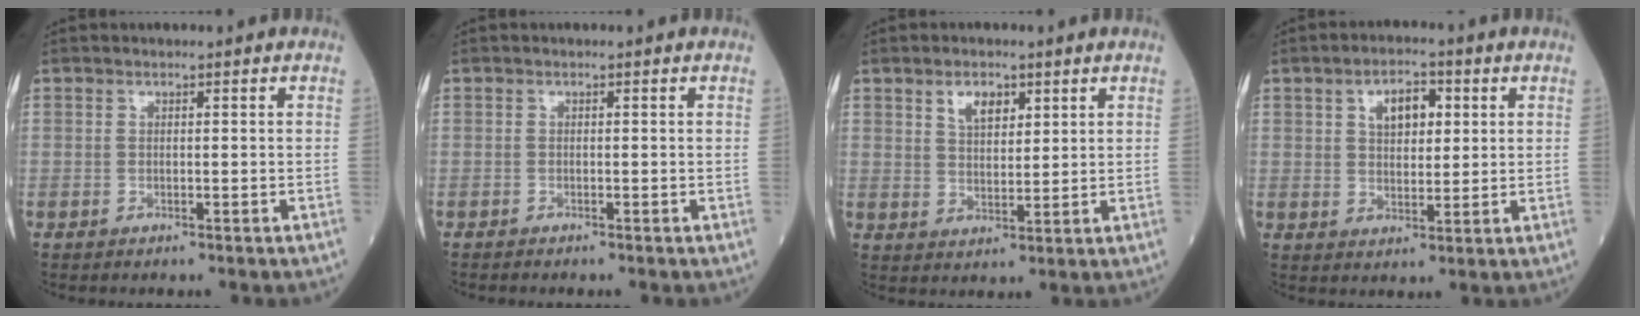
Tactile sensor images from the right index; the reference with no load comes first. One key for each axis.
{"total": 0.6, "fx": -0.6, "fy": 0.0, "fz": 0.1, "tx": -0.003, "ty": 0.000, "tz": -0.014}
{"total": 4.4, "fx": 2.4, "fy": 2.2, "fz": 3.0, "tx": -0.052, "ty": 0.004, "tz": 0.044}
{"total": 5.8, "fx": 2.0, "fy": 3.0, "fz": 4.5, "tx": -0.074, "ty": 0.010, "tz": 0.035}